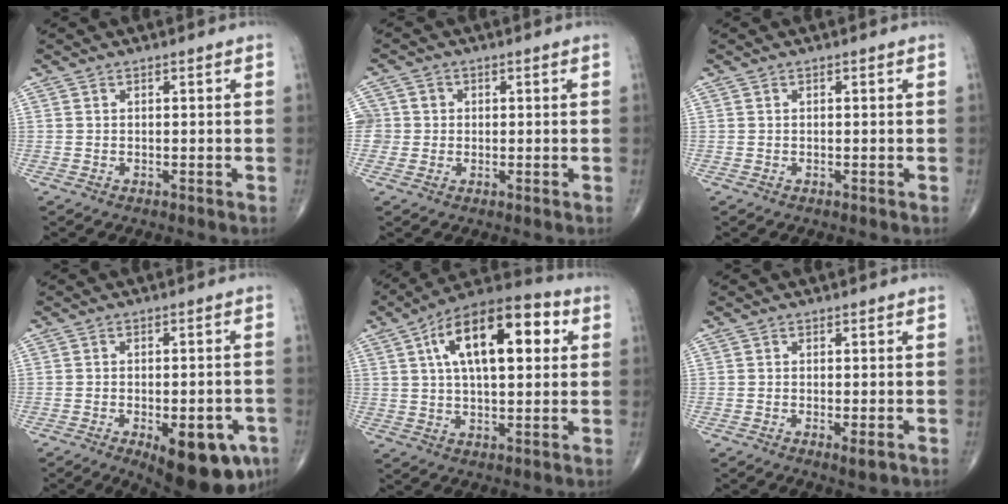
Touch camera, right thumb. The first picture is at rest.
{"total": 4.4, "force": [0.2, 4.3, 0.5], "torque": [0.014, 0.012, 0.001]}
{"total": 0.0}
{"total": 15.0, "force": [-6.7, 6.4, 11.8], "torque": [-0.113, 0.013, -0.074]}
{"total": 19.1, "force": [5.4, 8.7, 16.2], "torque": [-0.241, 0.018, 0.076]}
{"total": 2.1, "force": [-0.8, 0.5, 1.9], "torque": [-0.033, -0.008, -0.012]}